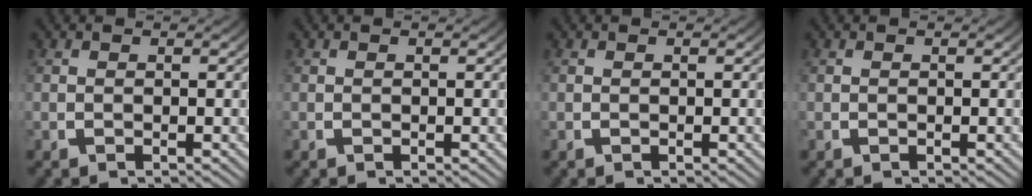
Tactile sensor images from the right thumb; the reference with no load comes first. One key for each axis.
{"total": 0.0}
{"total": 0.0}
{"total": 0.0}